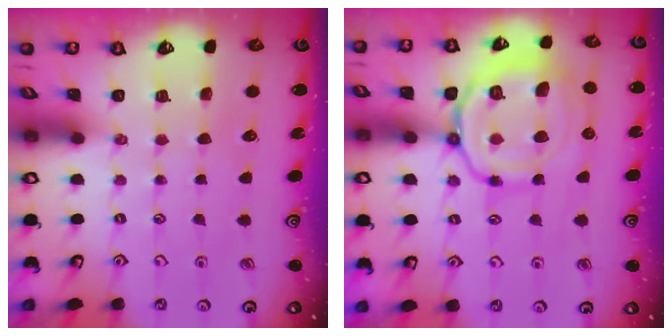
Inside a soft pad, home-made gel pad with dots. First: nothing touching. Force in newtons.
{"total": 16.5, "press": 16.5, "slide": 1.7}